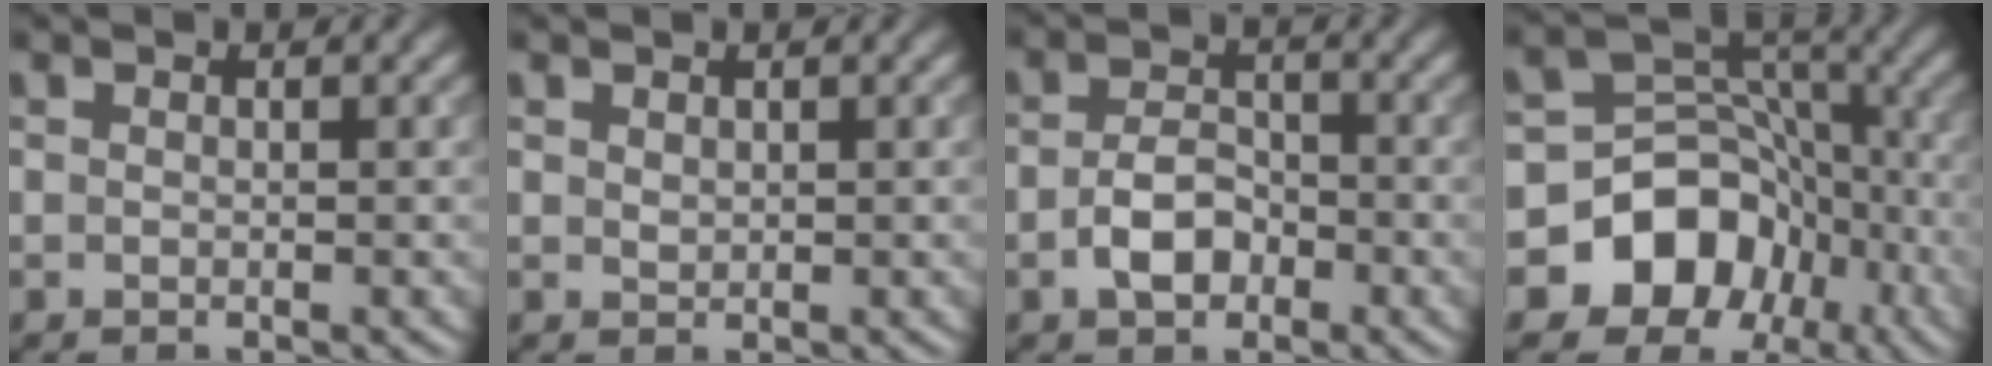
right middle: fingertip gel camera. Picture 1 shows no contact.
{"total": 0.7, "force": [0.5, 0.5, 0.2], "torque": [-0.005, -0.002, 0.012]}
{"total": 3.2, "force": [-1.2, 2.2, 2.0], "torque": [-0.035, 0.003, -0.024]}
{"total": 9.4, "force": [-4.6, 7.5, 3.4], "torque": [-0.042, 0.017, -0.093]}